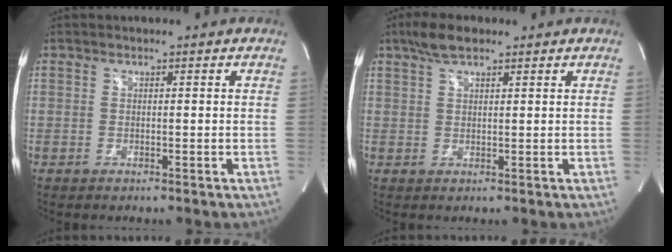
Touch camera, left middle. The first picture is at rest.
{"total": 4.3, "force": [3.1, 1.3, 2.7], "torque": [-0.062, 0.015, 0.058]}